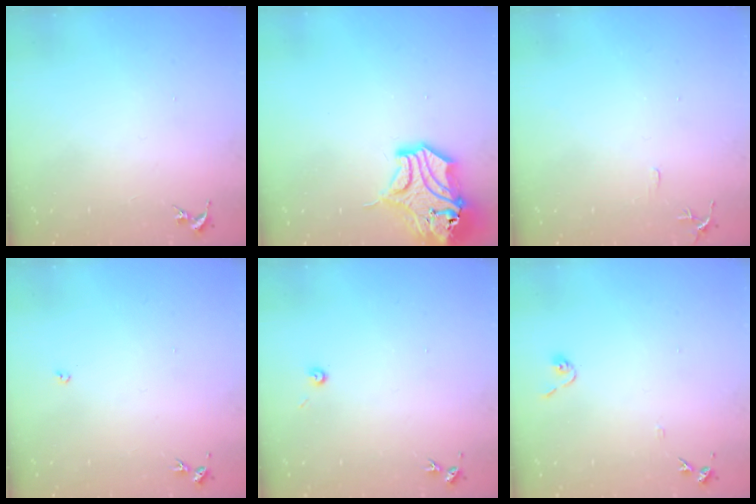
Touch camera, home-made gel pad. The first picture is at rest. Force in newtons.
{"total": 15.4, "press": 15.3, "slide": 2.2}
{"total": 5.3, "press": 5.2, "slide": 0.6}
{"total": 2.7, "press": 2.7, "slide": 0.5}
{"total": 3.0, "press": 3.0, "slide": 0.3}
{"total": 6.8, "press": 6.8, "slide": 0.6}